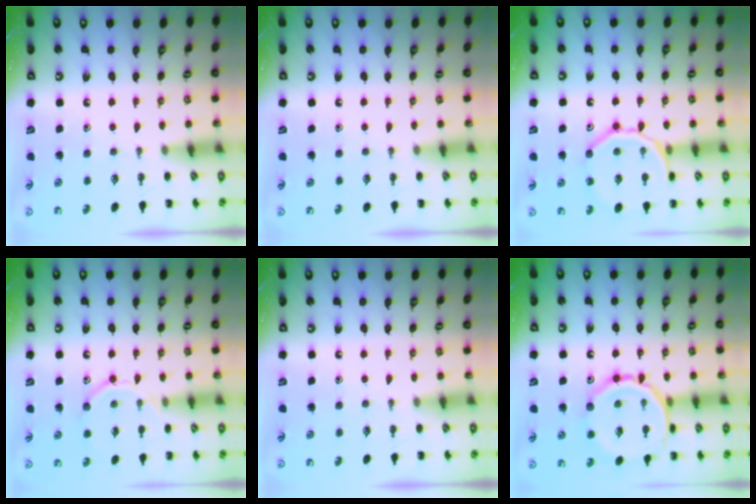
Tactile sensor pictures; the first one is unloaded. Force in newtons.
{"total": 0.0}
{"total": 14.7, "press": 14.7, "slide": 1.1}
{"total": 10.2, "press": 10.2, "slide": 1.0}
{"total": 0.0}
{"total": 14.6, "press": 14.6, "slide": 0.8}